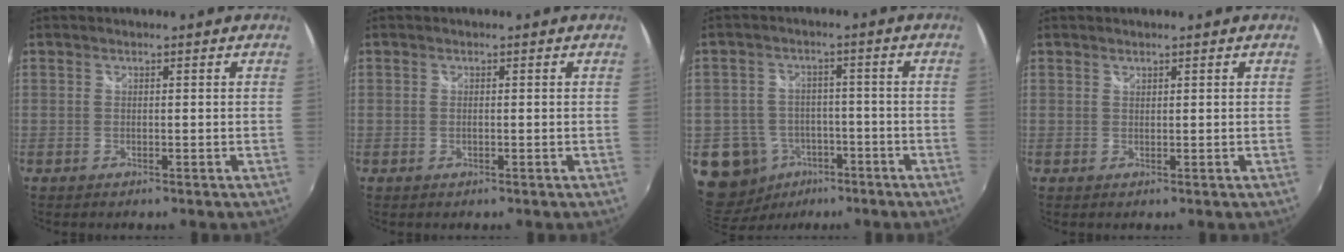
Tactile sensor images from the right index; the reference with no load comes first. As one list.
[{"total": 0.6, "force": [-0.1, 0.3, 0.5], "torque": [-0.012, -0.001, -0.003]}, {"total": 10.9, "force": [-4.7, 9.4, 2.9], "torque": [-0.094, 0.015, -0.058]}, {"total": 0.5, "force": [0.5, 0.1, -0.1], "torque": [0.003, 0.000, 0.010]}]